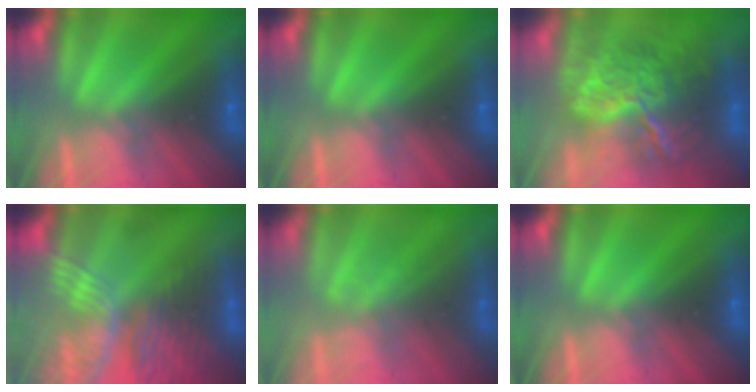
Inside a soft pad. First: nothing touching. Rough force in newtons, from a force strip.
{"total": 0.0}
{"total": 7.7}
{"total": 8.3}
{"total": 1.7}
{"total": 0.0}